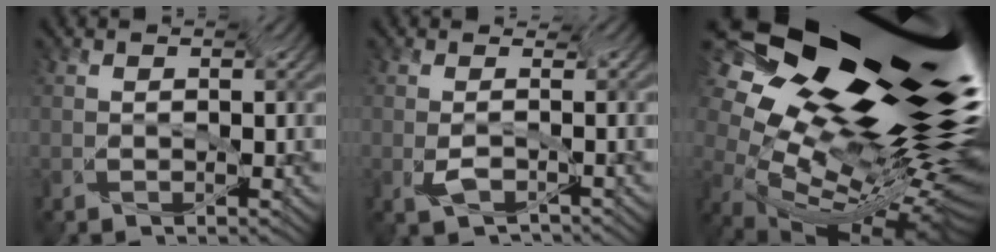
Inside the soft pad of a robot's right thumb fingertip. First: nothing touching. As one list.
[{"total": 0.9, "force": [-0.8, 0.1, 0.2], "torque": [-0.009, 0.000, -0.014]}, {"total": 15.0, "force": [3.4, 7.1, 12.8], "torque": [-0.244, 0.025, 0.050]}]